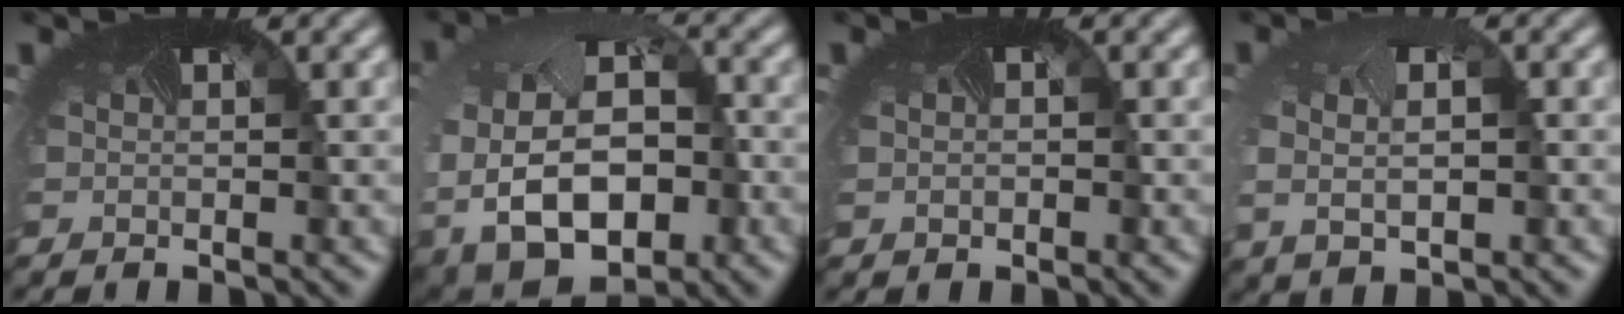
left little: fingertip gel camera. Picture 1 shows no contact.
{"total": 11.4, "force": [-4.2, 7.9, 7.1], "torque": [-0.148, -0.050, -0.044]}
{"total": 0.5, "force": [-0.1, 0.5, 0.1], "torque": [-0.002, 0.001, -0.002]}
{"total": 3.6, "force": [-0.2, 2.5, 2.7], "torque": [-0.051, -0.003, 0.006]}